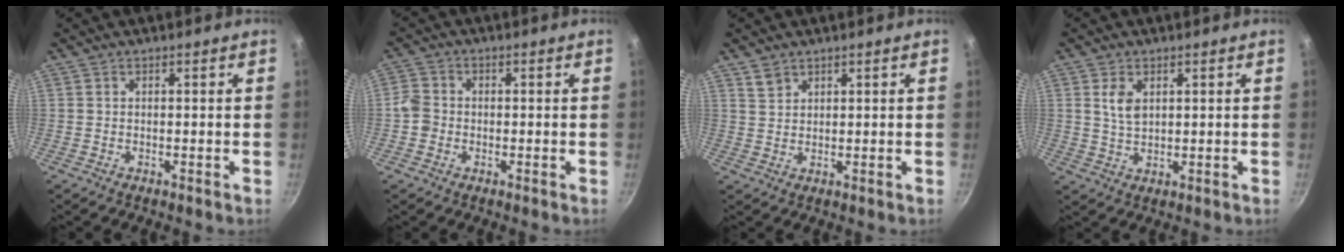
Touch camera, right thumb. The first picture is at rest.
{"total": 3.7, "force": [-1.0, 3.3, 1.5], "torque": [-0.017, 0.015, -0.028]}
{"total": 2.5, "force": [1.8, 1.5, 0.8], "torque": [-0.007, -0.003, 0.037]}
{"total": 4.4, "force": [1.5, 2.7, 3.1], "torque": [-0.053, -0.007, 0.031]}